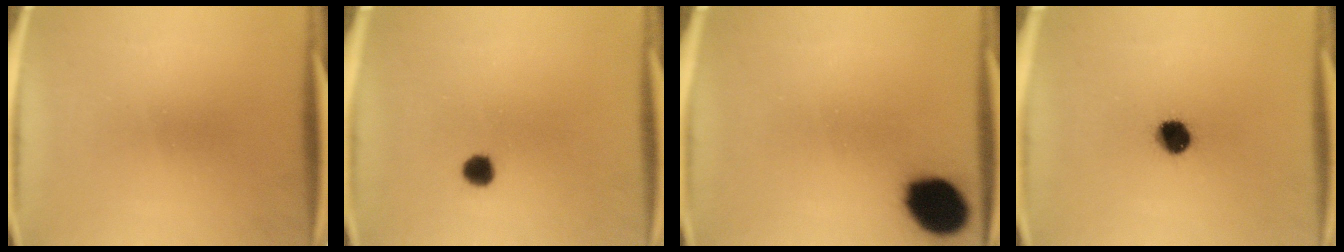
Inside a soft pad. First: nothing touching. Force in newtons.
{"total": 3.0}
{"total": 13.3}
{"total": 6.5}